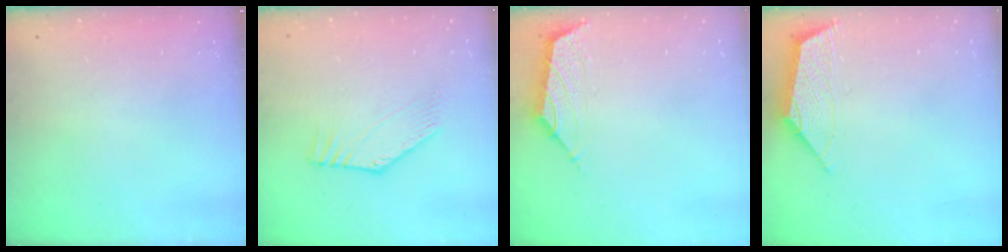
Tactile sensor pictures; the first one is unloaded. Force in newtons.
{"total": 2.8, "press": 2.8, "slide": 0.1}
{"total": 1.6, "press": 1.4, "slide": 0.6}
{"total": 2.9, "press": 2.8, "slide": 0.6}